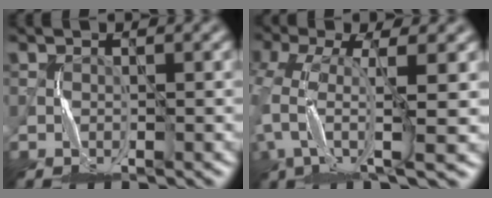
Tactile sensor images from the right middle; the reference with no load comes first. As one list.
[{"total": 7.0, "force": [-1.7, 2.4, 6.4], "torque": [-0.141, -0.003, -0.041]}]